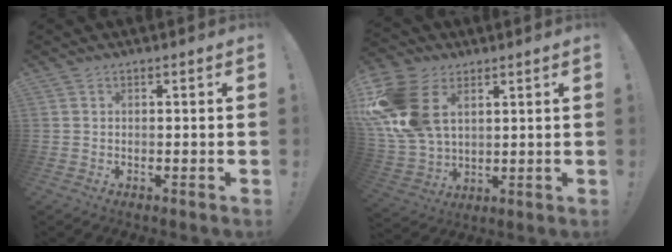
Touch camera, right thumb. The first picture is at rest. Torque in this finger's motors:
{"motor_torque": [0.52, 0.73, 1.66, 0.62, 0.48]}